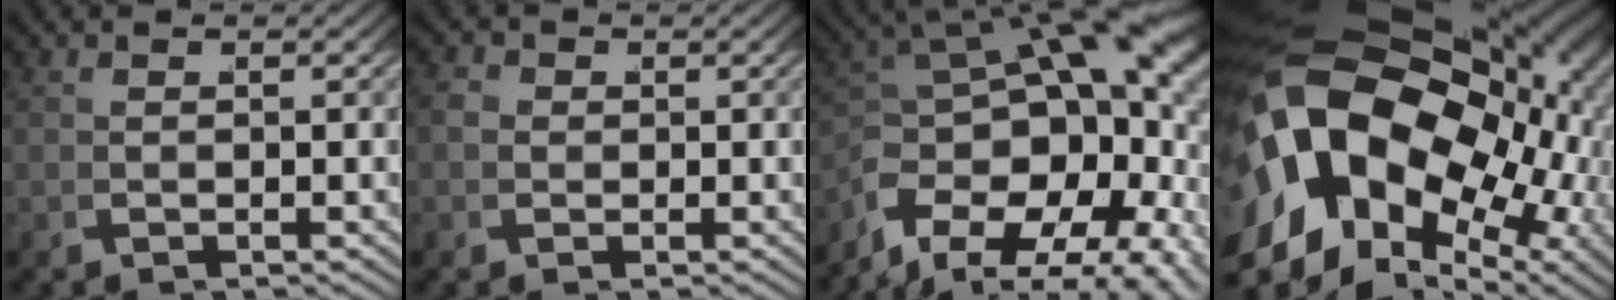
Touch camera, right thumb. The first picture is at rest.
{"total": 1.1, "force": [0.6, 0.8, 0.4], "torque": [-0.012, -0.007, 0.016]}
{"total": 15.6, "force": [0.7, 9.3, 12.6], "torque": [-0.222, -0.035, 0.037]}
{"total": 29.2, "force": [1.4, 19.7, 21.5], "torque": [-0.390, -0.030, 0.036]}